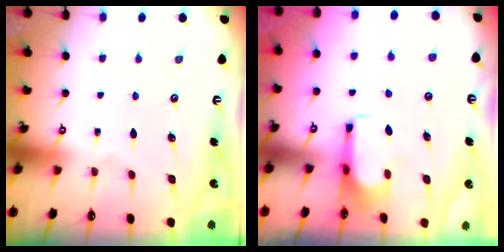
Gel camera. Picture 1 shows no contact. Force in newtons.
{"total": 1.5, "press": 1.4, "slide": 0.5}